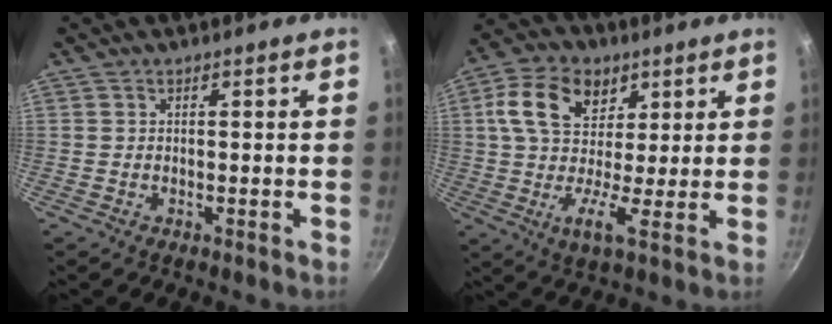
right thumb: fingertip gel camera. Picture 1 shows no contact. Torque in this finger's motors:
{"motor_torque": [-0.87, 1.33, 0.63, -0.35, 0.18]}